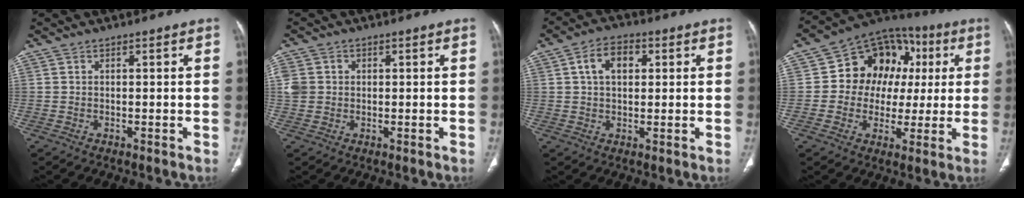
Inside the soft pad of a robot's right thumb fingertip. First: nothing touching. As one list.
[{"total": 4.8, "force": [0.6, 4.3, 2.0], "torque": [-0.036, 0.010, 0.019]}, {"total": 6.8, "force": [1.8, 4.5, 4.8], "torque": [-0.073, 0.009, 0.027]}, {"total": 16.7, "force": [2.8, 13.5, 9.5], "torque": [-0.080, 0.033, 0.040]}]